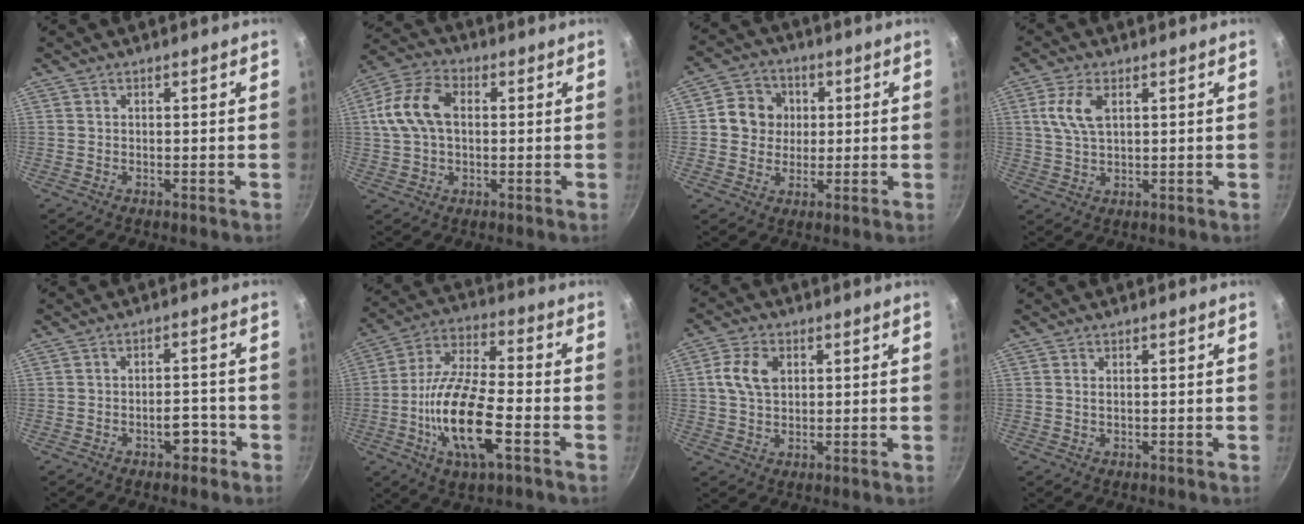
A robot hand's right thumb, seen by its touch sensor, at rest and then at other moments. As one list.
[{"total": 11.3, "force": [1.5, 7.2, 8.5], "torque": [-0.176, 0.029, 0.023]}, {"total": 8.7, "force": [0.9, 7.9, 3.5], "torque": [-0.021, 0.006, 0.007]}, {"total": 6.6, "force": [2.1, 3.4, 5.2], "torque": [-0.119, 0.000, 0.043]}, {"total": 4.3, "force": [-2.2, 2.4, 2.8], "torque": [-0.022, 0.024, -0.034]}, {"total": 17.3, "force": [-5.3, 6.3, 15.3], "torque": [-0.301, 0.027, -0.096]}, {"total": 6.8, "force": [1.6, 4.6, 4.7], "torque": [-0.090, 0.003, 0.030]}, {"total": 0.7, "force": [0.2, 0.3, 0.5], "torque": [-0.012, 0.001, 0.006]}]